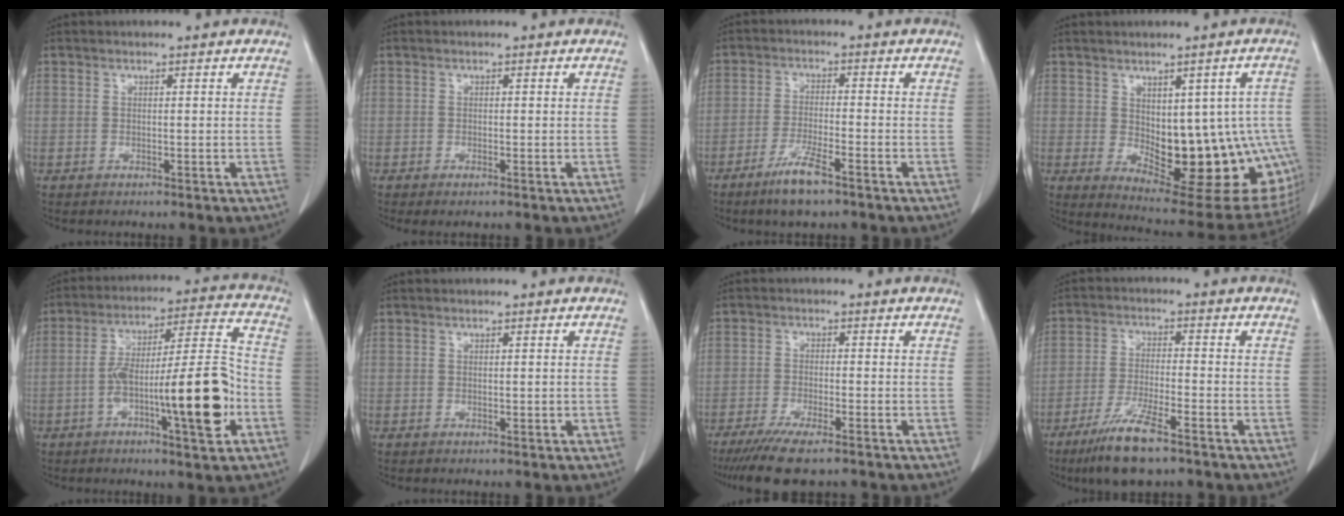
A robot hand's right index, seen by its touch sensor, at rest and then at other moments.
{"total": 0.9, "force": [-0.6, 0.1, 0.7], "torque": [-0.013, -0.003, -0.009]}
{"total": 6.3, "force": [-4.2, 0.7, 4.6], "torque": [-0.095, -0.010, -0.078]}
{"total": 19.2, "force": [-2.7, 8.8, 16.8], "torque": [-0.150, 0.008, -0.007]}
{"total": 17.0, "force": [-5.2, 2.1, 16.1], "torque": [-0.258, 0.016, -0.076]}
{"total": 0.0}
{"total": 9.1, "force": [-7.0, 1.2, 5.7], "torque": [-0.090, -0.020, -0.111]}
{"total": 9.3, "force": [-6.2, 1.3, 6.7], "torque": [-0.134, -0.022, -0.112]}